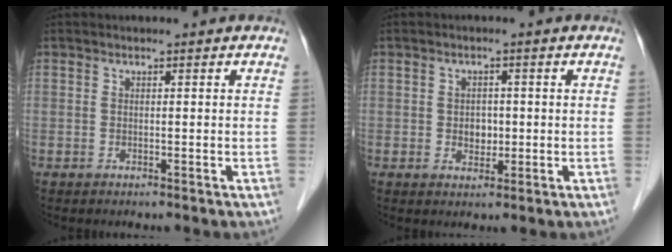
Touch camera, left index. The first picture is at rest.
{"total": 2.7, "force": [-0.2, 2.1, 1.7], "torque": [-0.025, 0.005, 0.002]}